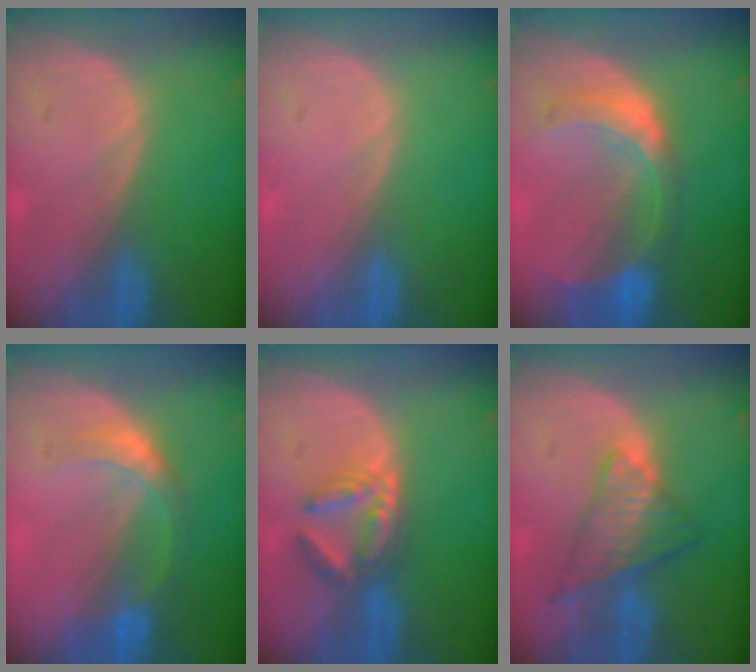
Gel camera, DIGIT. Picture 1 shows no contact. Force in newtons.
{"total": 0.0}
{"total": 7.8, "press": 6.9, "slide": 3.6}
{"total": 5.2, "press": 4.8, "slide": 1.9}
{"total": 5.7, "press": 5.1, "slide": 2.6}
{"total": 7.6, "press": 6.4, "slide": 4.1}